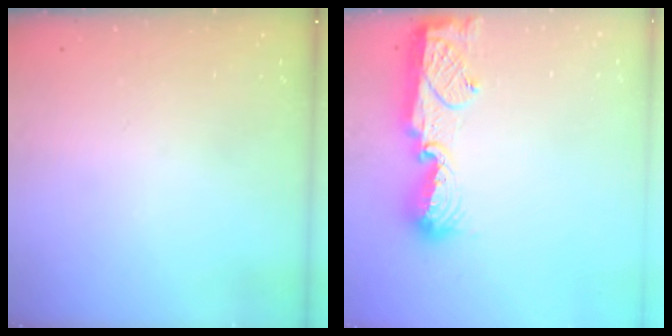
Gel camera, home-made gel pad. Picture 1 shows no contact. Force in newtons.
{"total": 11.0, "press": 11.0, "slide": 0.6}